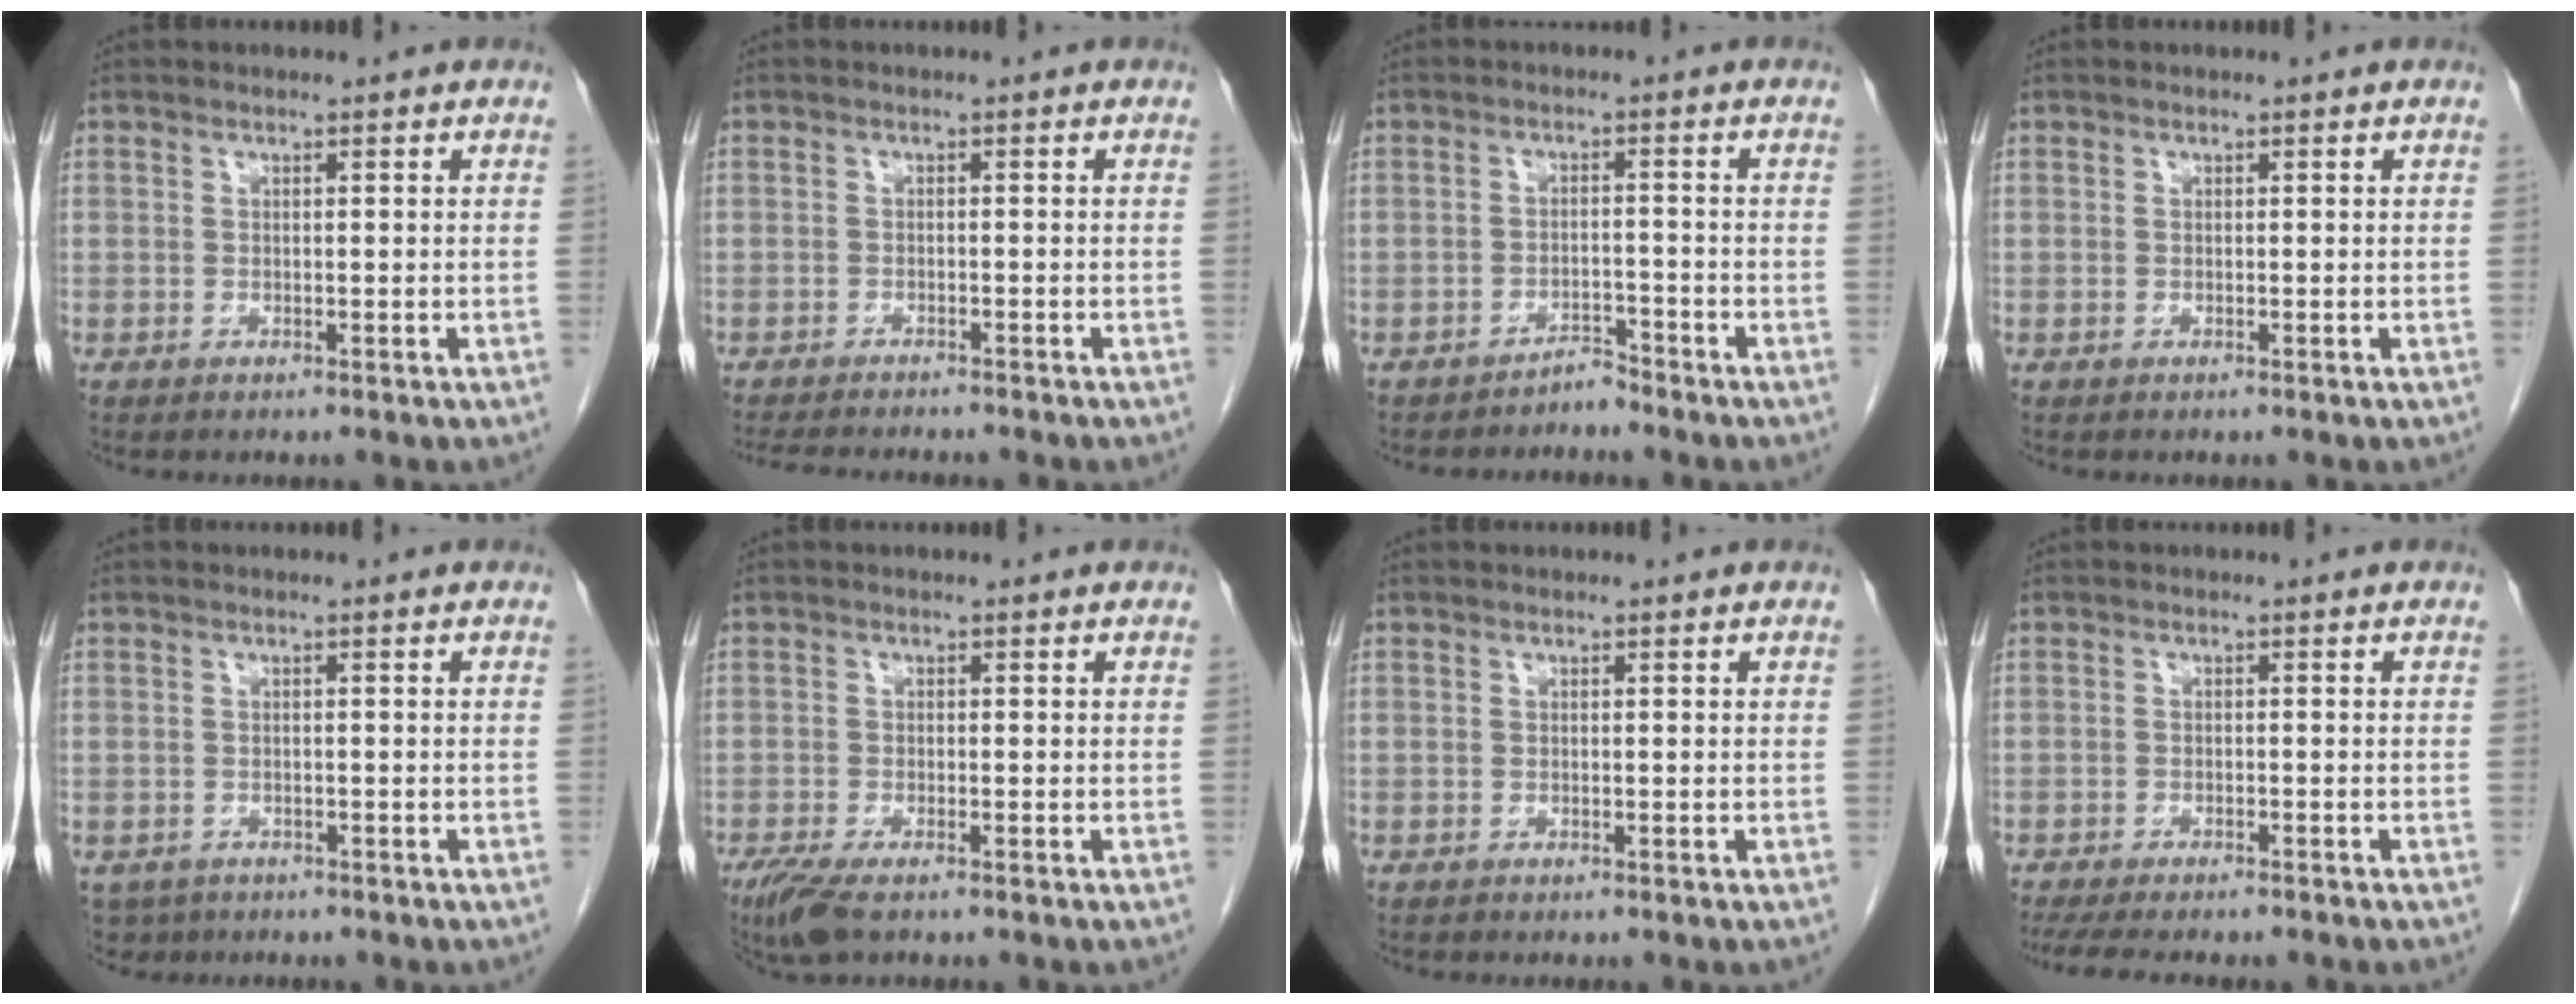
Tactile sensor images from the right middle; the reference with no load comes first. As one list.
[{"total": 9.0, "force": [-8.2, 1.3, 3.6], "torque": [-0.048, -0.013, -0.113]}, {"total": 2.1, "force": [-2.1, 0.3, 0.0], "torque": [0.007, -0.003, -0.034]}, {"total": 0.0}, {"total": 4.4, "force": [-3.1, 3.0, 0.7], "torque": [-0.009, 0.000, -0.047]}, {"total": 4.7, "force": [-3.4, 1.0, 3.1], "torque": [-0.064, -0.014, -0.059]}, {"total": 0.0}, {"total": 11.2, "force": [-9.5, 2.5, 5.4], "torque": [-0.077, -0.011, -0.128]}]